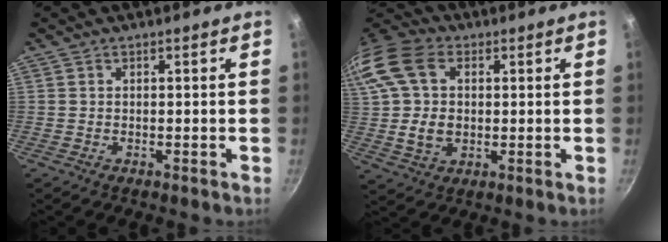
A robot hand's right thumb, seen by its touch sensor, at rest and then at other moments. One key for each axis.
{"total": 18.1, "fx": 3.2, "fy": 13.3, "fz": 11.9, "tx": -0.246, "ty": 0.020, "tz": 0.050}